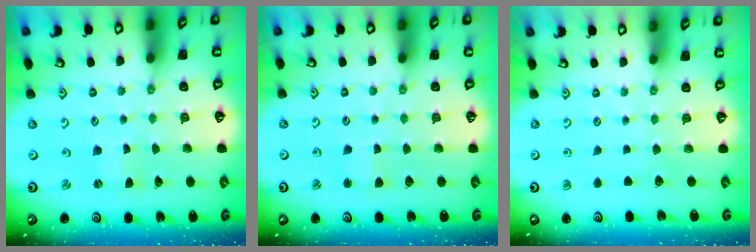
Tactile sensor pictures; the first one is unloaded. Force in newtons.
{"total": 2.5, "press": 2.5, "slide": 0.3}
{"total": 0.0}